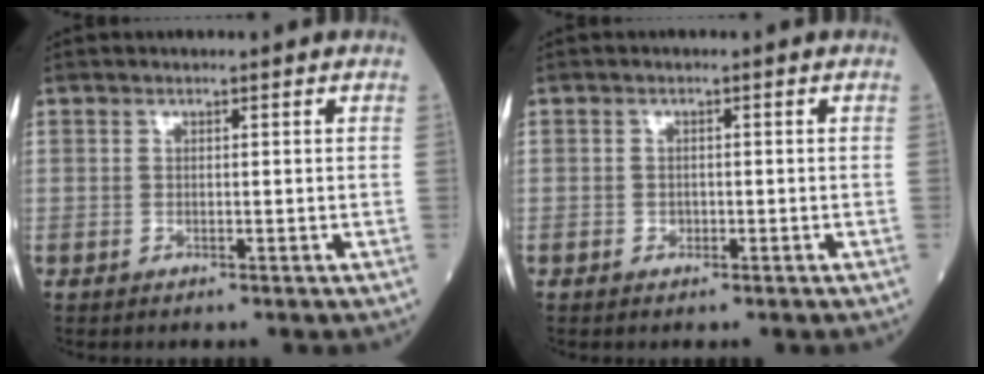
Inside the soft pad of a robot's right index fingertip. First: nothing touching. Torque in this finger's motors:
{"motor_torque": [0.11, -0.03, -0.02, 0.00]}